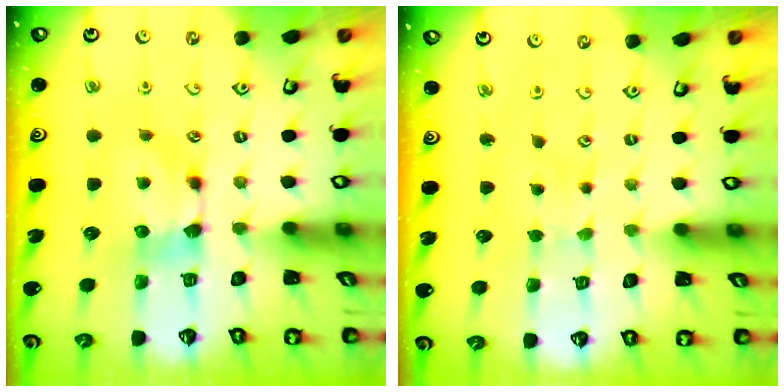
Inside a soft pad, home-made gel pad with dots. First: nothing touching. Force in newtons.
{"total": 2.9, "press": 2.9, "slide": 0.0}